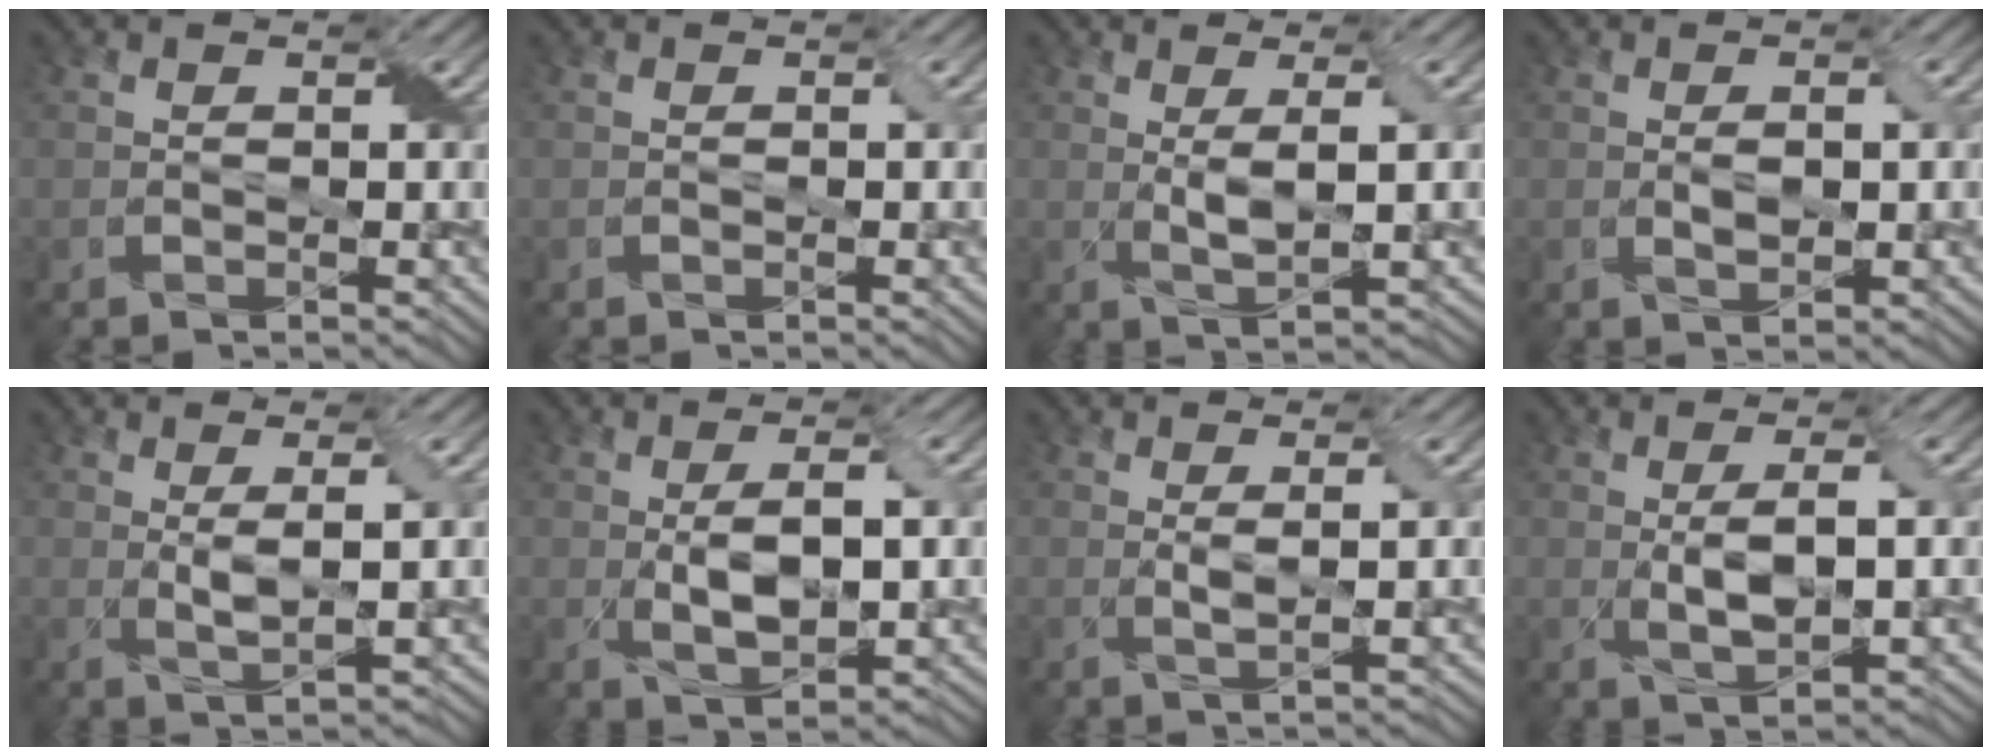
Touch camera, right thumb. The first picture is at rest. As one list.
[{"total": 0.7, "force": [-0.1, 0.3, 0.7], "torque": [-0.009, 0.000, -0.001]}, {"total": 3.9, "force": [0.7, 0.6, 3.8], "torque": [-0.083, 0.002, 0.016]}, {"total": 2.3, "force": [0.1, 1.1, 2.1], "torque": [-0.041, -0.003, 0.005]}, {"total": 3.0, "force": [0.7, 0.4, 2.9], "torque": [-0.065, 0.003, 0.016]}, {"total": 5.6, "force": [-0.1, 2.3, 5.1], "torque": [-0.097, -0.002, 0.003]}, {"total": 2.1, "force": [0.6, 0.2, 2.0], "torque": [-0.042, 0.005, 0.009]}, {"total": 4.6, "force": [0.1, 1.3, 4.4], "torque": [-0.088, -0.001, 0.005]}]